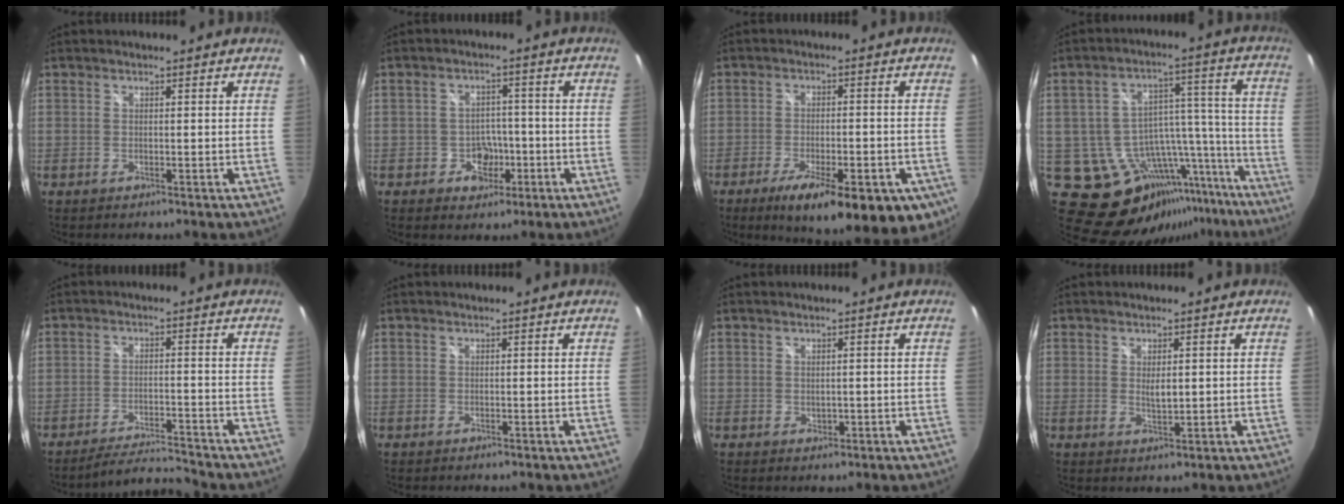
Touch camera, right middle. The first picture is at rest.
{"total": 5.3, "force": [-2.3, 4.3, 1.9], "torque": [-0.045, 0.011, -0.023]}
{"total": 19.3, "force": [-11.2, 6.3, 14.3], "torque": [-0.230, -0.047, -0.151]}
{"total": 18.5, "force": [-11.2, 11.9, 8.7], "torque": [-0.148, 0.046, -0.122]}
{"total": 7.0, "force": [-6.9, -0.7, 1.0], "torque": [-0.045, 0.004, -0.117]}
{"total": 0.0}
{"total": 0.9, "force": [0.0, 0.8, 0.4], "torque": [-0.001, -0.001, 0.000]}
{"total": 2.4, "force": [0.4, 1.2, 2.1], "torque": [-0.032, -0.003, 0.007]}